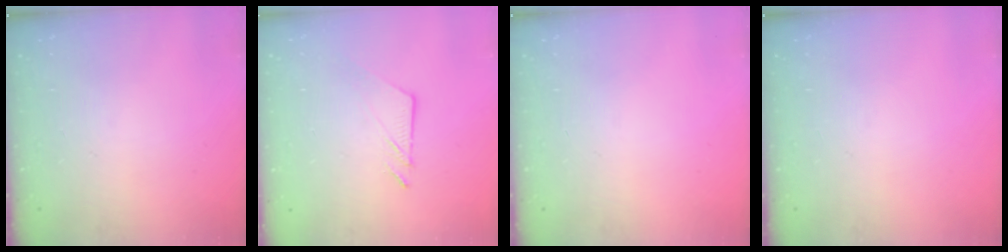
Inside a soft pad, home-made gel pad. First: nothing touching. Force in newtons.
{"total": 7.0, "press": 7.0, "slide": 0.1}
{"total": 0.0}
{"total": 0.0}